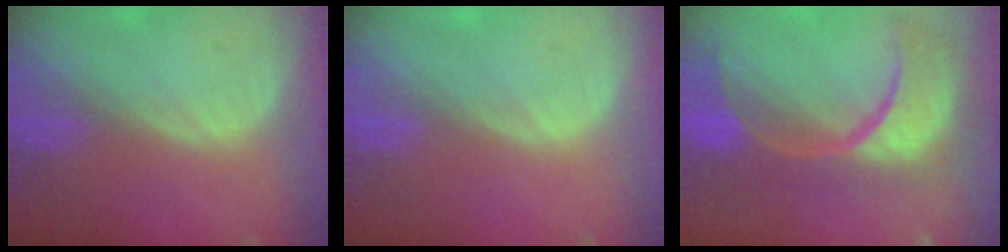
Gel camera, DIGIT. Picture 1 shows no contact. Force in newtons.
{"total": 0.0}
{"total": 13.9, "press": 11.0, "slide": 8.5}